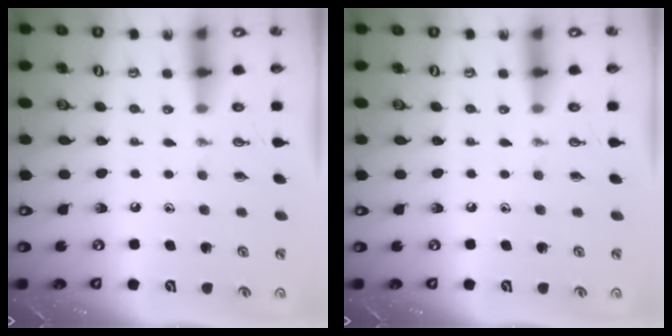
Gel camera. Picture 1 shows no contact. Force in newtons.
{"total": 0.0}